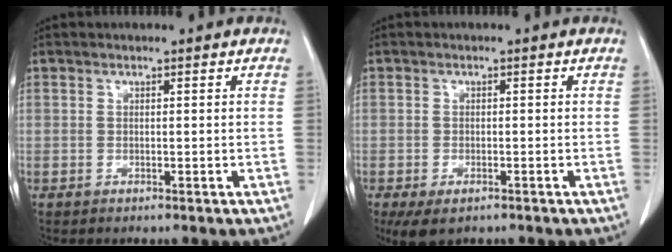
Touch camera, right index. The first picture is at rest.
{"total": 4.2, "force": [-2.7, 1.9, 2.7], "torque": [-0.052, -0.011, -0.036]}